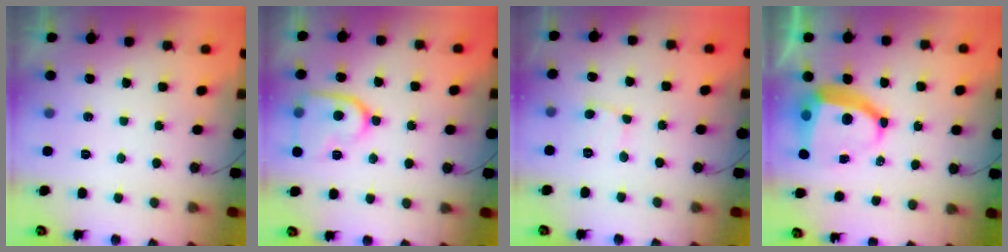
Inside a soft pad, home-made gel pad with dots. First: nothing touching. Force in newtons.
{"total": 13.6, "press": 13.6, "slide": 1.3}
{"total": 2.6, "press": 2.6, "slide": 0.2}
{"total": 10.2, "press": 10.1, "slide": 1.0}